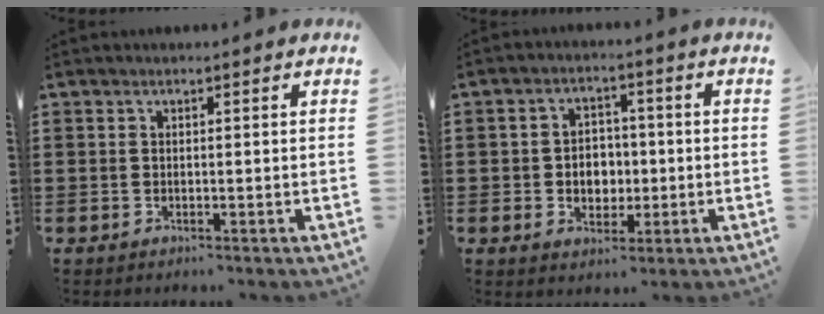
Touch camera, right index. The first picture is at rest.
{"total": 4.4, "force": [-0.7, 3.5, 2.5], "torque": [-0.041, 0.002, -0.020]}